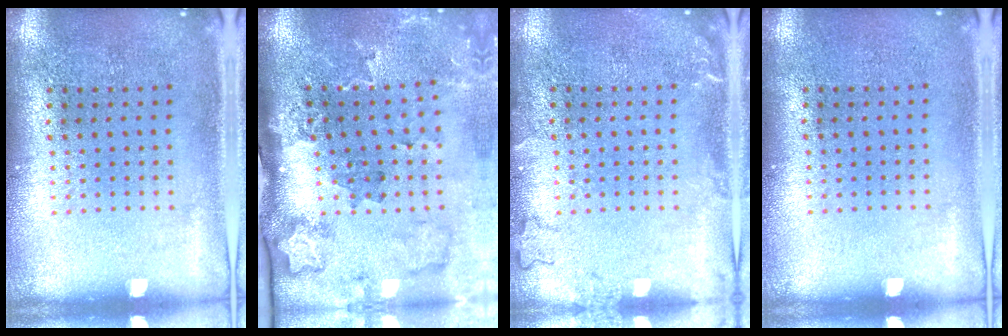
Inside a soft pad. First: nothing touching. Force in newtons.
{"total": 2.2, "press": 2.0, "slide": 1.0}
{"total": 1.6, "press": 1.6, "slide": 0.3}
{"total": 0.0}